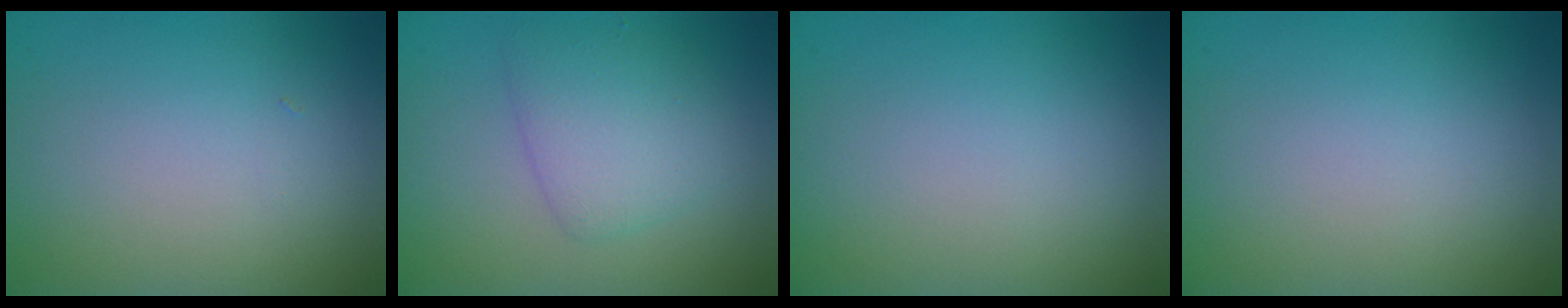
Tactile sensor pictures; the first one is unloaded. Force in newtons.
{"total": 3.4, "press": 3.4, "slide": 0.1}
{"total": 0.0}
{"total": 0.0}